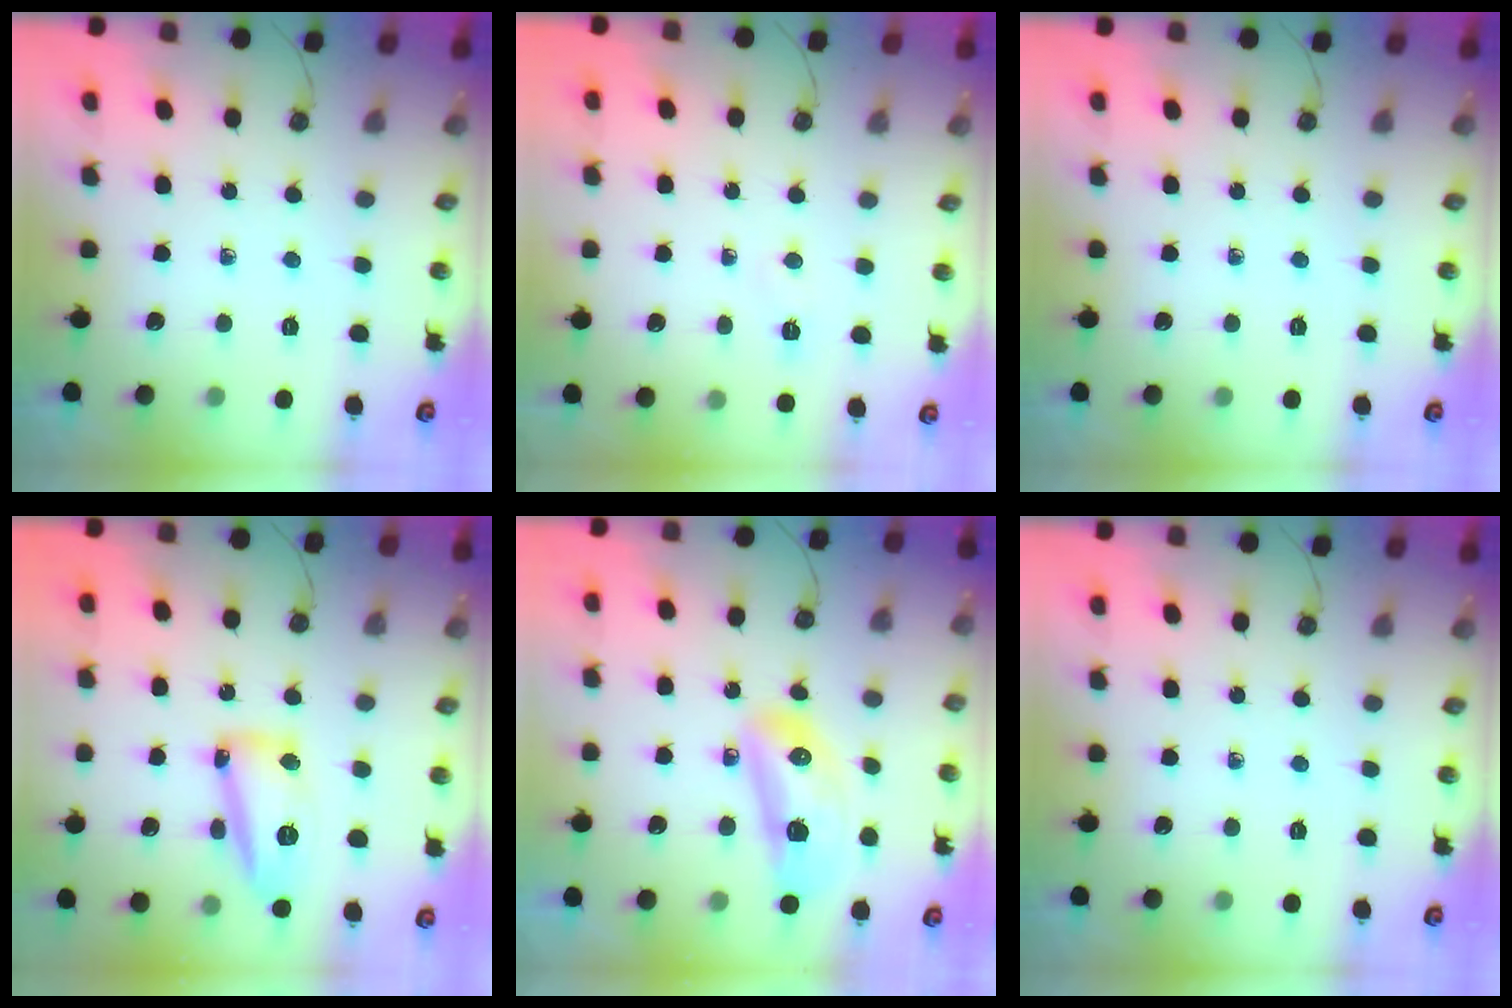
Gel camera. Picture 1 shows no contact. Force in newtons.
{"total": 2.5, "press": 2.4, "slide": 0.4}
{"total": 0.0}
{"total": 18.4, "press": 15.6, "slide": 9.7}
{"total": 14.7, "press": 14.6, "slide": 2.0}
{"total": 0.0}